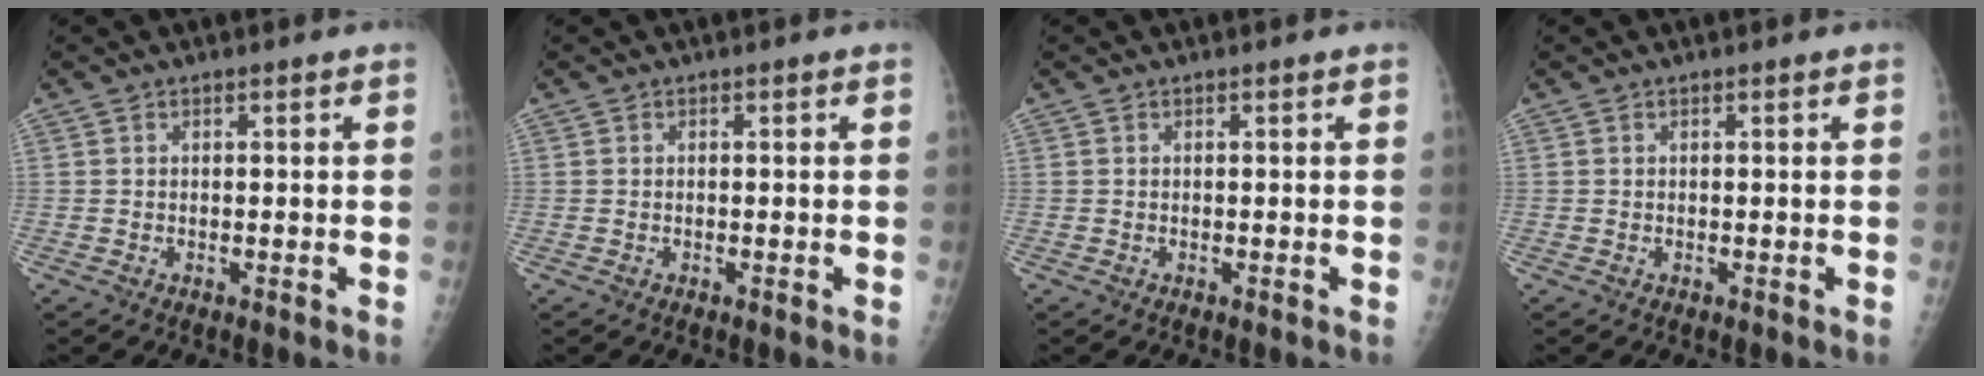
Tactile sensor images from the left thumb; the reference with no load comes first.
{"total": 0.0}
{"total": 0.0}
{"total": 0.0}